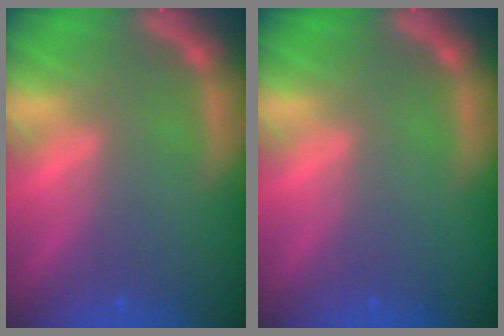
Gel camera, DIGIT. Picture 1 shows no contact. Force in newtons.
{"total": 0.0}